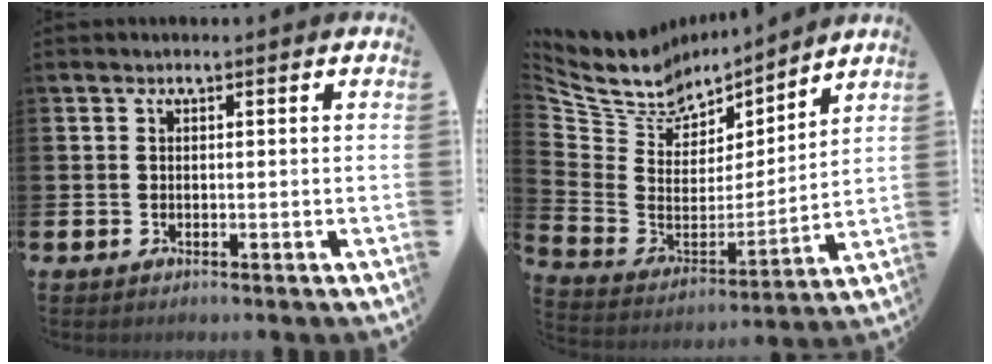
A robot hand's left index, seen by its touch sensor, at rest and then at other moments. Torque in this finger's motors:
{"motor_torque": [0.78, -1.36, 0.23, 0.01]}